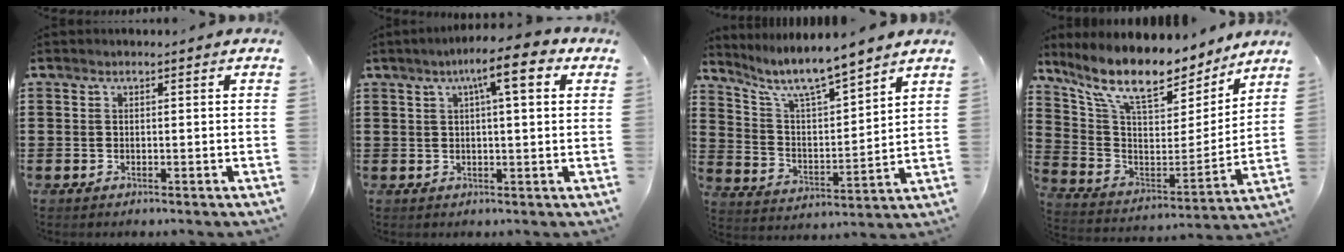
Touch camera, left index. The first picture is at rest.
{"total": 7.5, "force": [3.5, 1.2, 6.5], "torque": [-0.103, -0.001, 0.049]}
{"total": 7.6, "force": [6.7, 0.7, 3.5], "torque": [-0.096, -0.043, 0.113]}
{"total": 12.0, "force": [9.5, 3.3, 6.6], "torque": [-0.163, -0.061, 0.163]}